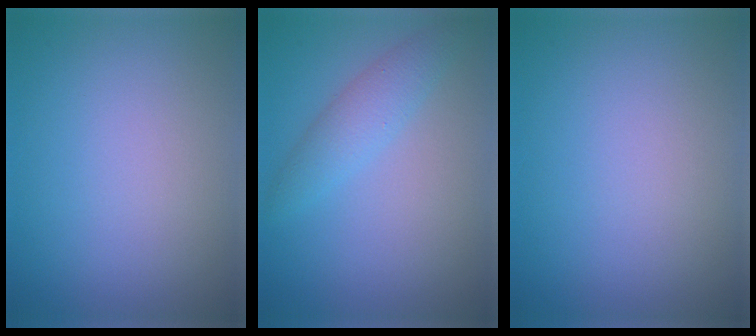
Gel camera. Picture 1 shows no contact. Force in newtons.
{"total": 2.6, "press": 2.6, "slide": 0.0}
{"total": 0.0}